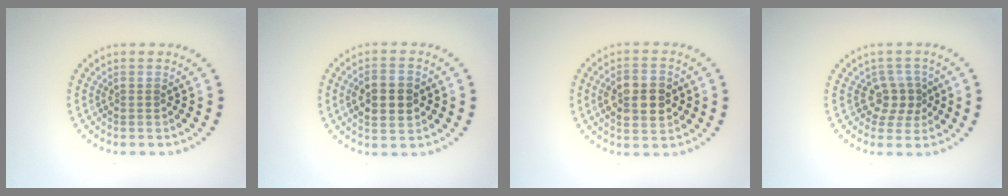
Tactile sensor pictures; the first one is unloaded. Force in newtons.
{"total": 4.5, "press": 4.5, "slide": 0.2}
{"total": 4.6, "press": 4.6, "slide": 0.1}
{"total": 2.4, "press": 1.9, "slide": 1.6}